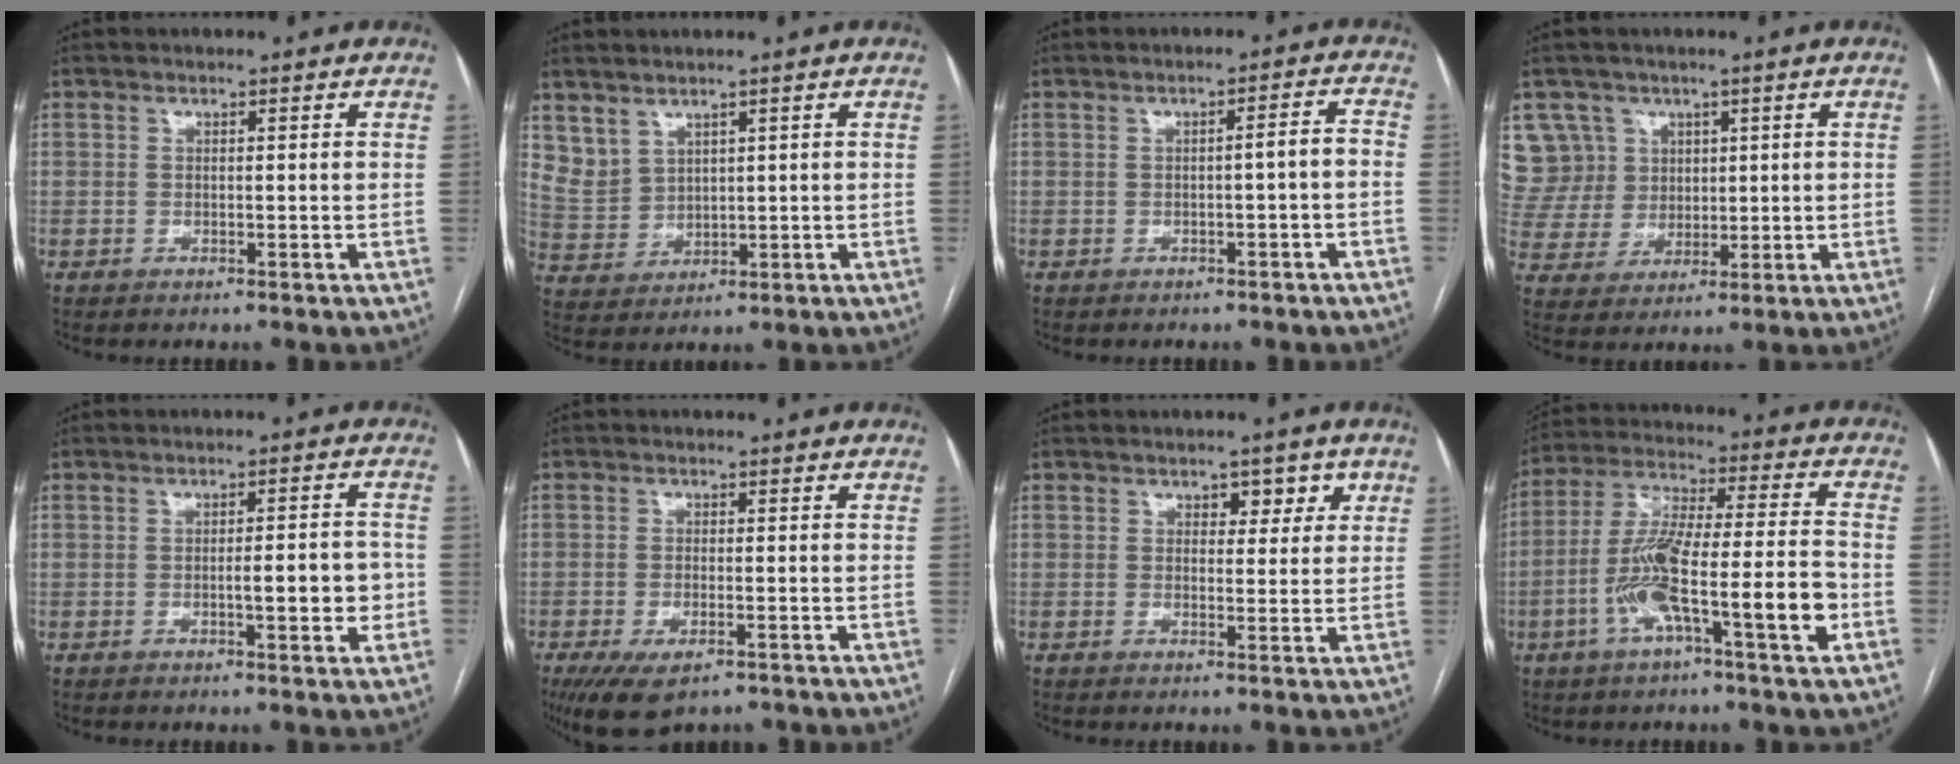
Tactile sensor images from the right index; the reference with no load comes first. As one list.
[{"total": 5.1, "force": [3.6, 3.4, 1.2], "torque": [-0.031, 0.008, 0.092]}, {"total": 3.7, "force": [-0.7, 0.2, 3.7], "torque": [-0.047, 0.014, -0.008]}, {"total": 8.8, "force": [4.3, 7.7, -0.1], "torque": [-0.001, 0.031, 0.097]}, {"total": 5.6, "force": [-1.0, 1.3, 5.4], "torque": [-0.074, 0.006, -0.009]}, {"total": 6.7, "force": [-4.1, 2.8, 4.5], "torque": [-0.075, -0.012, -0.064]}, {"total": 3.9, "force": [2.0, 2.4, 2.4], "torque": [-0.018, 0.005, 0.026]}, {"total": 15.8, "force": [-5.2, 1.4, 14.9], "torque": [-0.272, 0.008, -0.092]}]